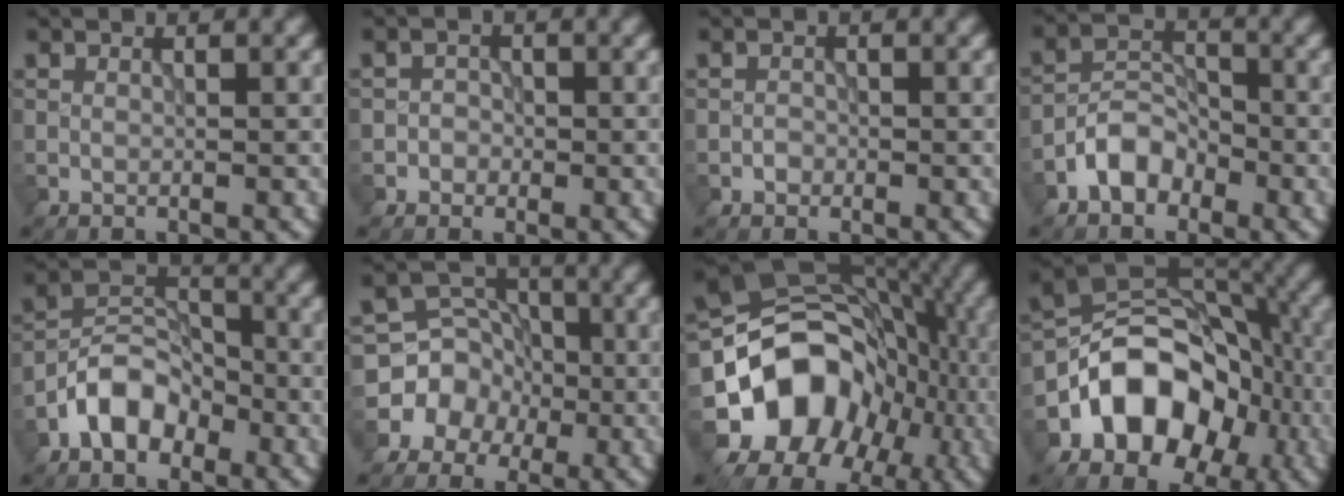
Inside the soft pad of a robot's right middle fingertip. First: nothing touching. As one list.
[{"total": 1.5, "force": [-0.6, 1.4, 0.1], "torque": [0.019, 0.006, -0.018]}, {"total": 0.7, "force": [-0.4, 0.6, 0.2], "torque": [0.000, -0.001, -0.007]}, {"total": 3.5, "force": [-2.2, 2.2, 1.7], "torque": [-0.026, 0.011, -0.048]}, {"total": 5.0, "force": [-2.8, 3.2, 2.6], "torque": [-0.044, 0.010, -0.060]}, {"total": 5.6, "force": [-2.4, 5.1, 0.8], "torque": [0.015, 0.011, -0.067]}, {"total": 14.7, "force": [-4.5, 11.8, 7.6], "torque": [-0.128, 0.012, -0.093]}, {"total": 10.1, "force": [-4.0, 7.4, 5.7], "torque": [-0.068, 0.012, -0.077]}]